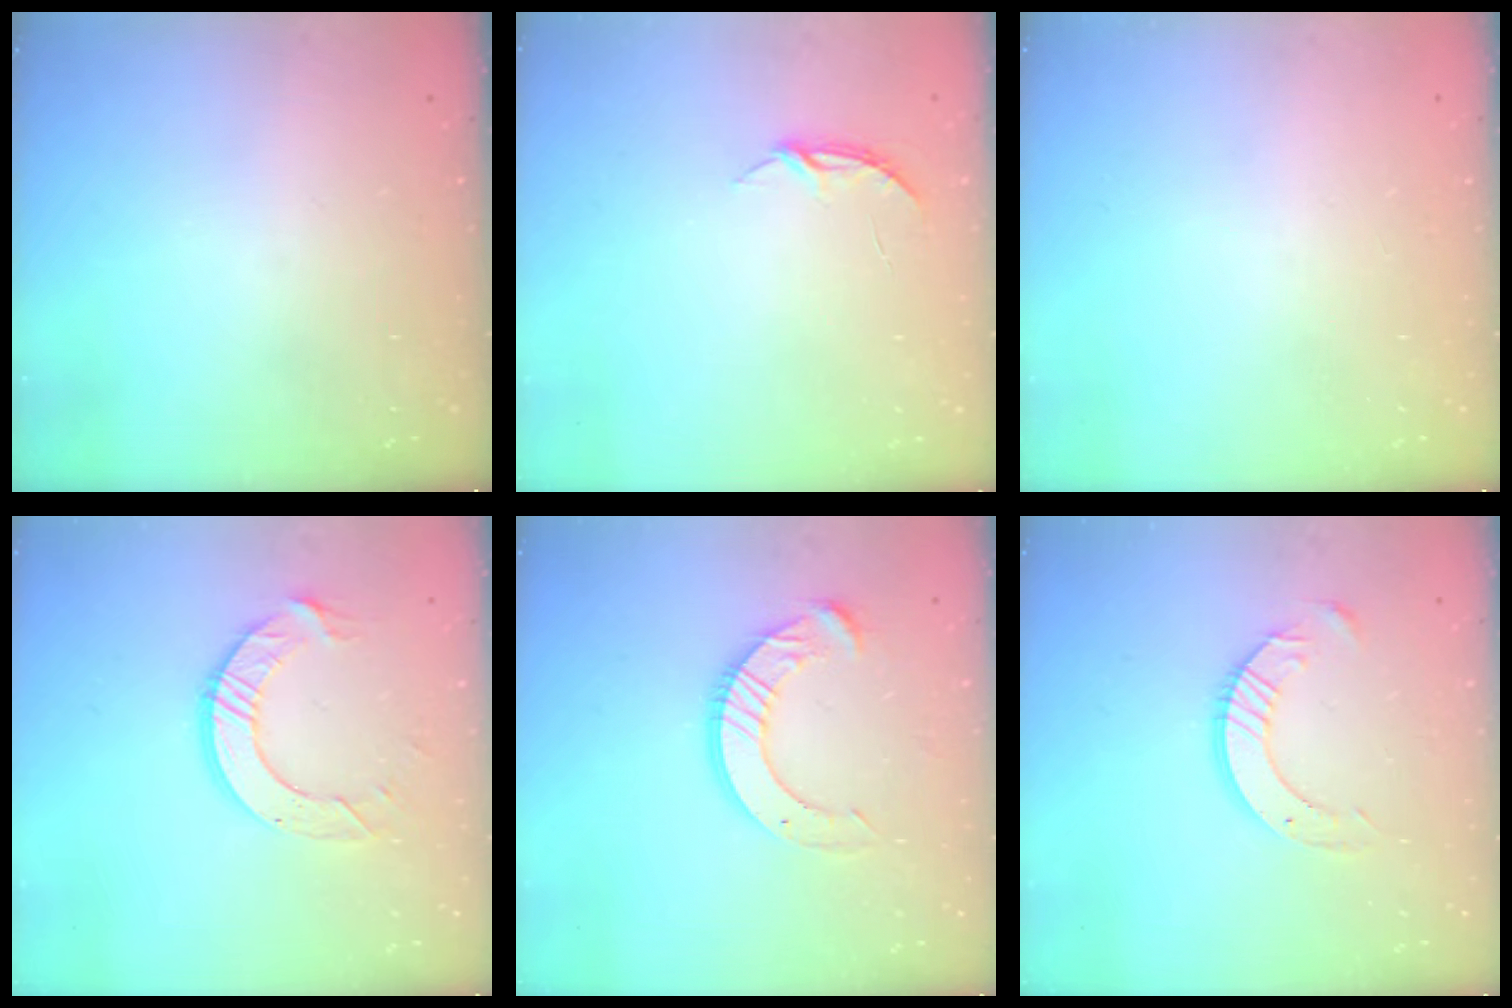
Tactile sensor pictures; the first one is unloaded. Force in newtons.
{"total": 3.7, "press": 3.7, "slide": 0.3}
{"total": 0.0}
{"total": 9.7, "press": 9.7, "slide": 0.8}
{"total": 12.2, "press": 12.1, "slide": 1.2}
{"total": 10.1, "press": 10.0, "slide": 1.0}